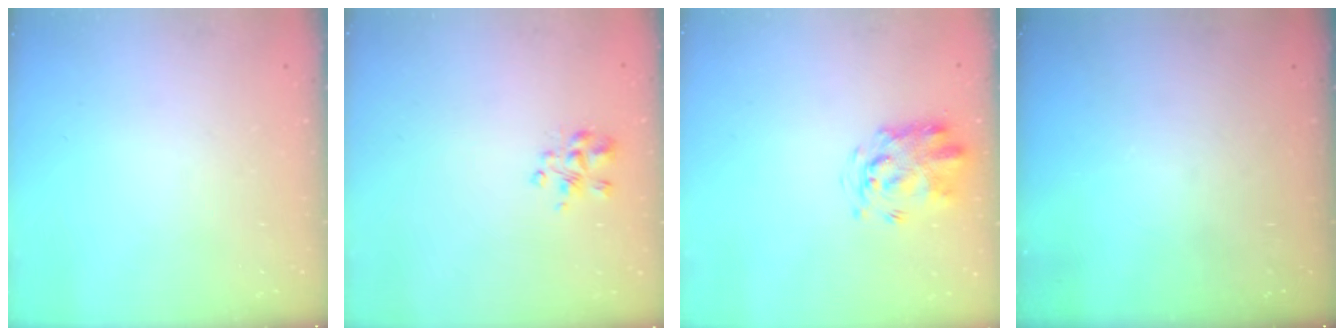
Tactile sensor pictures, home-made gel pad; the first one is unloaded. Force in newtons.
{"total": 3.5, "press": 3.5, "slide": 0.5}
{"total": 3.2, "press": 3.2, "slide": 0.7}
{"total": 0.0}